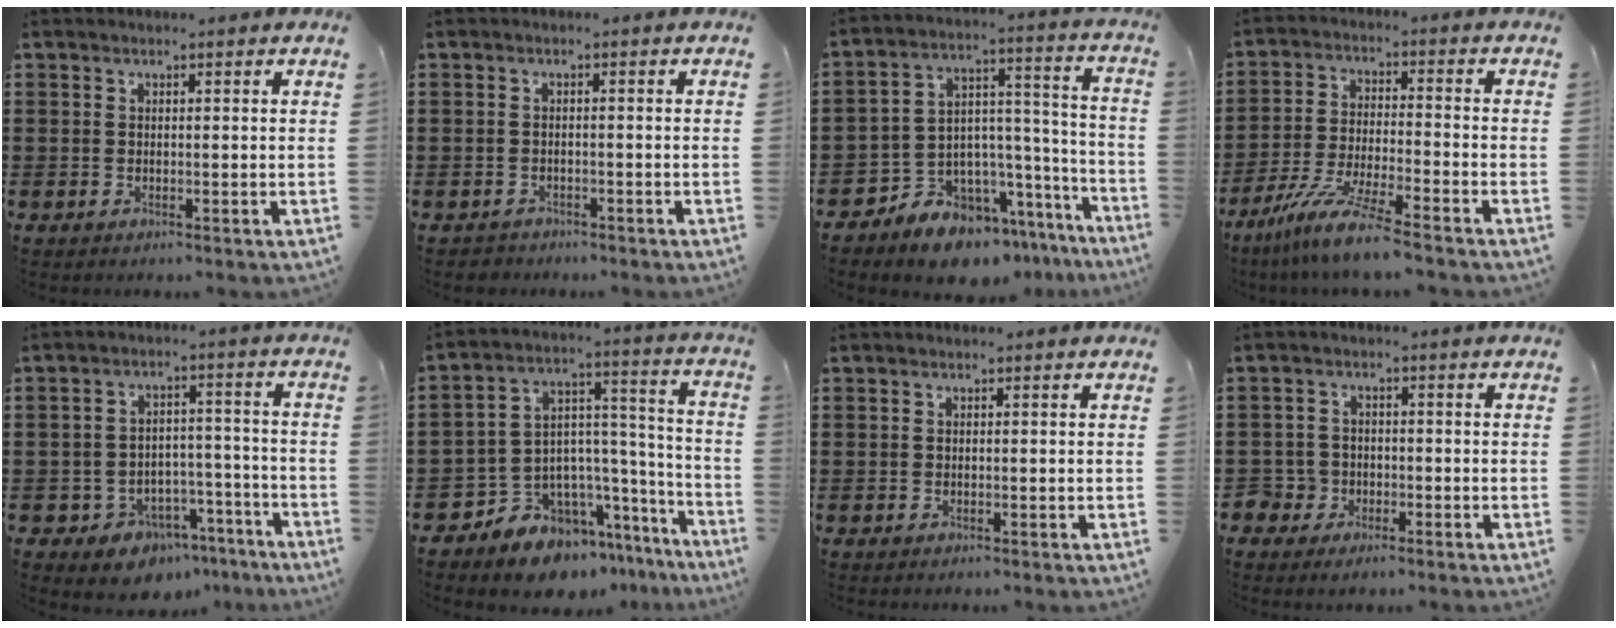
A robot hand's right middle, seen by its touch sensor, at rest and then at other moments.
{"total": 1.1, "force": [-1.0, 0.4, -0.1], "torque": [-0.002, 0.001, -0.024]}
{"total": 8.0, "force": [-7.2, 3.5, 0.4], "torque": [-0.014, 0.000, -0.136]}
{"total": 8.9, "force": [-7.5, -0.4, 4.7], "torque": [-0.101, -0.011, -0.149]}
{"total": 5.6, "force": [-4.6, 3.0, 1.0], "torque": [-0.023, 0.026, -0.087]}
{"total": 7.8, "force": [-6.5, 4.3, 1.0], "torque": [-0.044, -0.007, -0.125]}
{"total": 0.0}
{"total": 3.0, "force": [-1.7, 2.4, 0.4], "torque": [-0.017, 0.004, -0.037]}